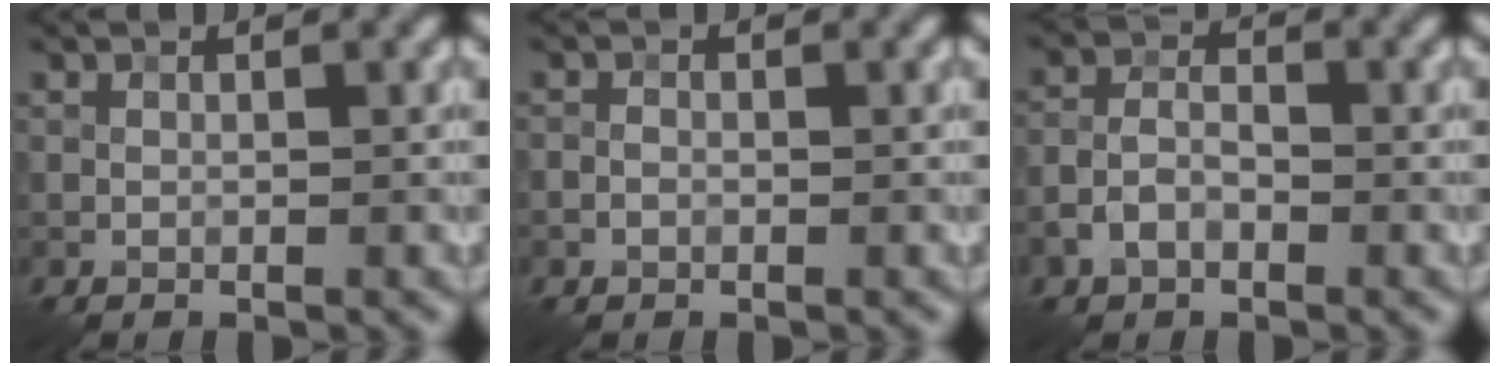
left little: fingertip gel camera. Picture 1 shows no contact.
{"total": 0.8, "force": [-0.3, 0.6, 0.4], "torque": [-0.005, 0.001, -0.009]}
{"total": 2.8, "force": [-1.4, 1.8, 1.7], "torque": [-0.030, 0.006, -0.031]}